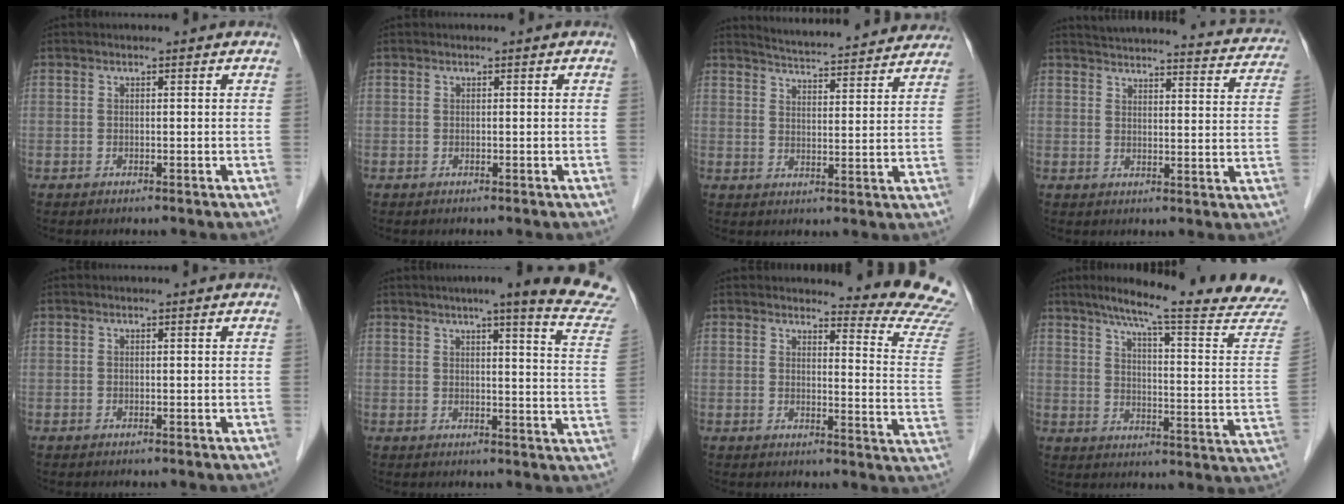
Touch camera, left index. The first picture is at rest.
{"total": 0.0}
{"total": 19.3, "force": [18.3, 2.1, 5.8], "torque": [-0.084, -0.010, 0.231]}
{"total": 22.4, "force": [21.1, 3.8, 6.4], "torque": [-0.089, -0.034, 0.244]}
{"total": 0.0}
{"total": 18.2, "force": [15.7, -0.3, 9.1], "torque": [-0.108, -0.053, 0.170]}
{"total": 13.7, "force": [13.6, -0.3, 1.6], "torque": [0.001, -0.135, 0.123]}
{"total": 22.9, "force": [19.9, -0.4, 11.4], "torque": [-0.157, -0.063, 0.246]}